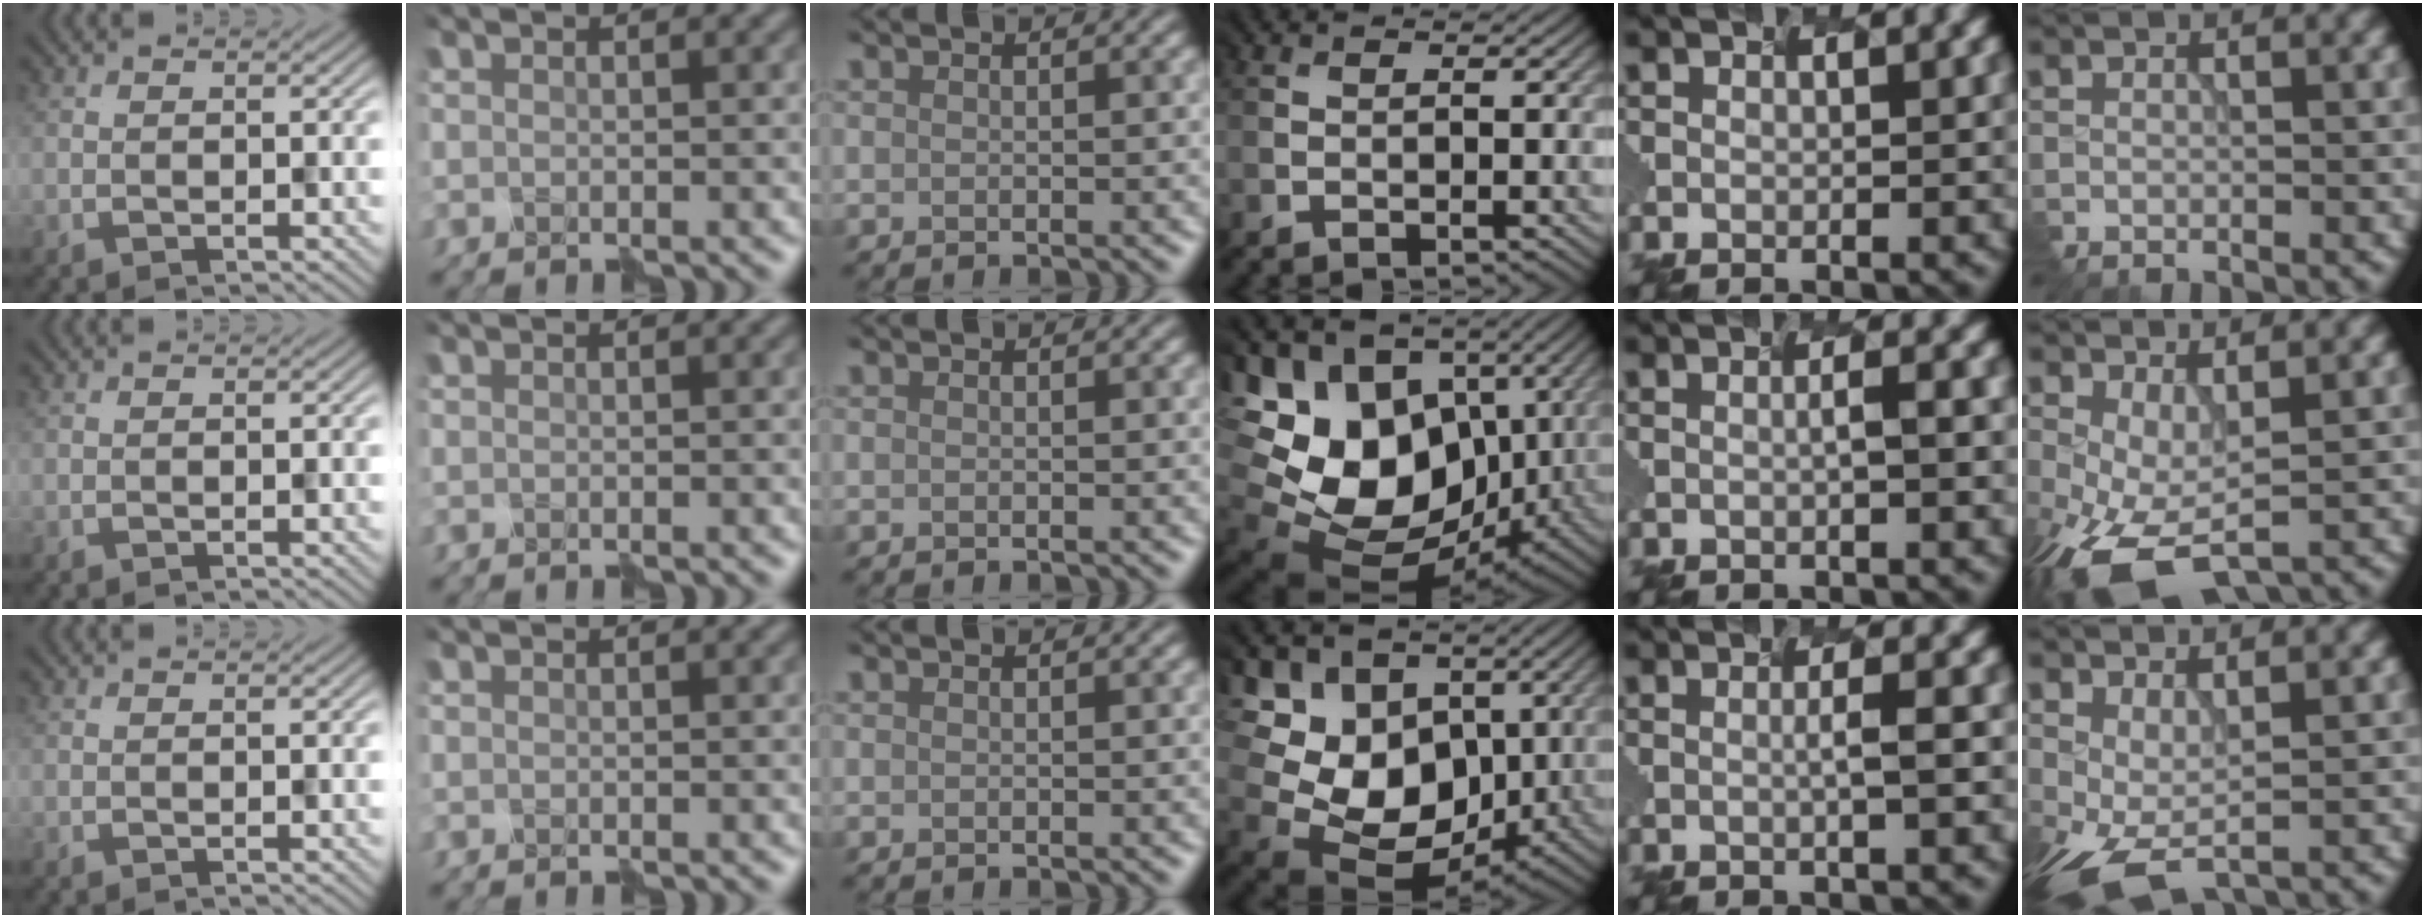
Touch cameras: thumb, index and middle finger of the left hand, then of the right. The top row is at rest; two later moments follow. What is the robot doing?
{"motion": "disassemble", "object": "velcro strap"}